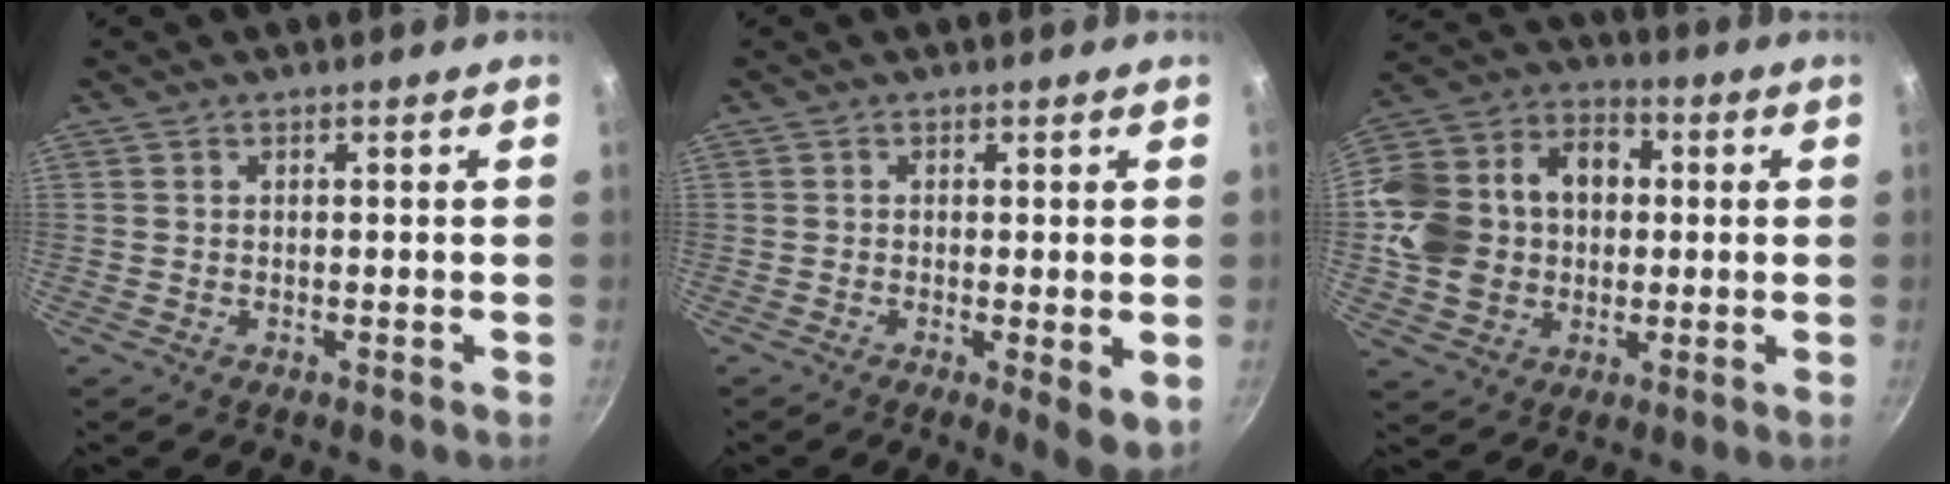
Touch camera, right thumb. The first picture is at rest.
{"total": 5.1, "force": [-1.0, 1.1, 4.9], "torque": [-0.080, -0.017, -0.017]}
{"total": 19.4, "force": [0.7, 15.3, 12.0], "torque": [-0.217, 0.036, 0.015]}